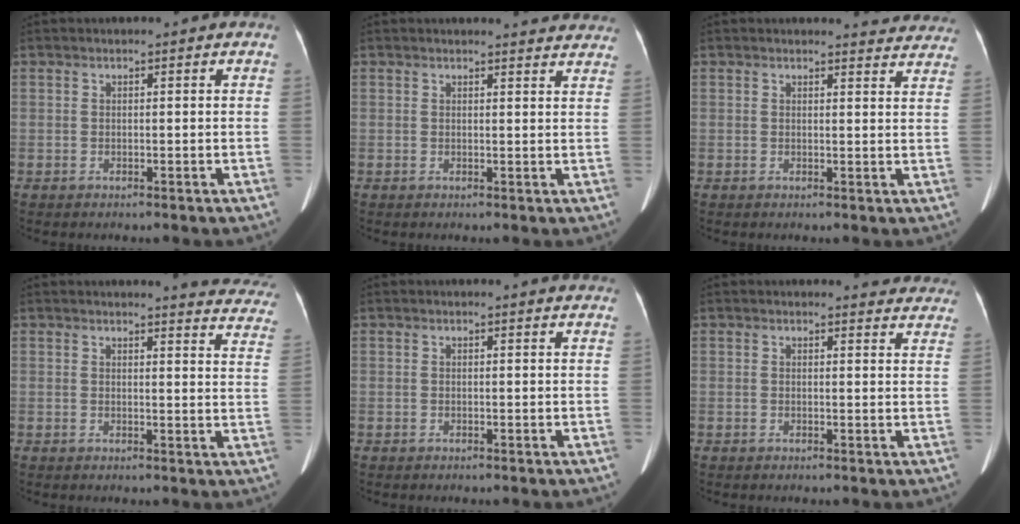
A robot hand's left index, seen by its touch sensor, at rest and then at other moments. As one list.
[{"total": 7.1, "force": [6.9, 0.9, 1.1], "torque": [0.002, -0.009, 0.052]}, {"total": 7.1, "force": [7.0, 1.3, 0.4], "torque": [0.019, -0.019, 0.051]}, {"total": 12.7, "force": [12.4, 1.2, 2.2], "torque": [0.007, -0.089, 0.100]}, {"total": 2.3, "force": [2.3, 0.0, 0.4], "torque": [-0.010, -0.003, 0.014]}, {"total": 8.0, "force": [7.7, 1.7, 0.8], "torque": [0.024, -0.016, 0.054]}]